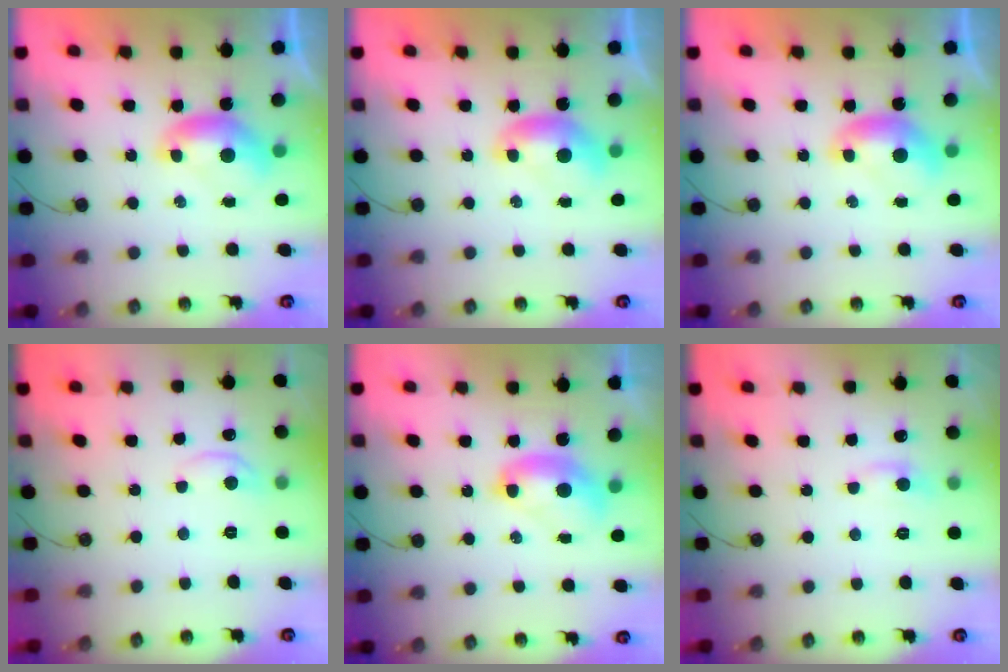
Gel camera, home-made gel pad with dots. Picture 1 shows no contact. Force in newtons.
{"total": 0.0}
{"total": 0.0}
{"total": 0.8, "press": 0.6, "slide": 0.5}
{"total": 2.6, "press": 2.6, "slide": 0.1}
{"total": 1.7, "press": 1.6, "slide": 0.7}